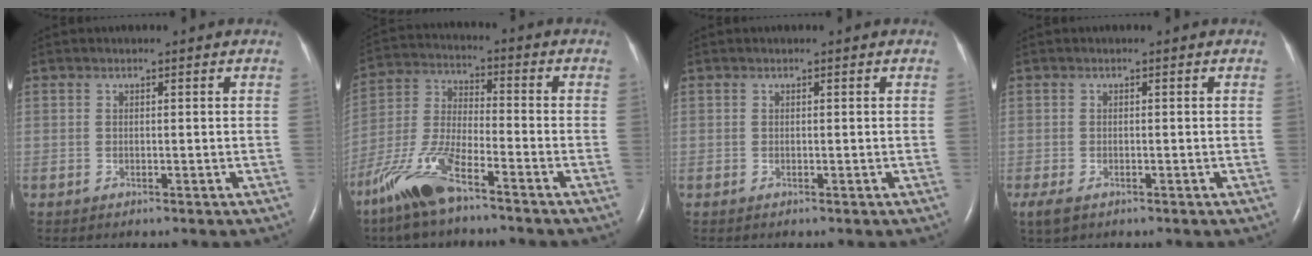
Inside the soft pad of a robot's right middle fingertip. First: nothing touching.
{"total": 11.7, "force": [-8.0, 2.4, 8.1], "torque": [-0.190, -0.018, -0.160]}
{"total": 0.0}
{"total": 3.5, "force": [-2.1, 1.8, 2.1], "torque": [-0.052, -0.012, -0.034]}